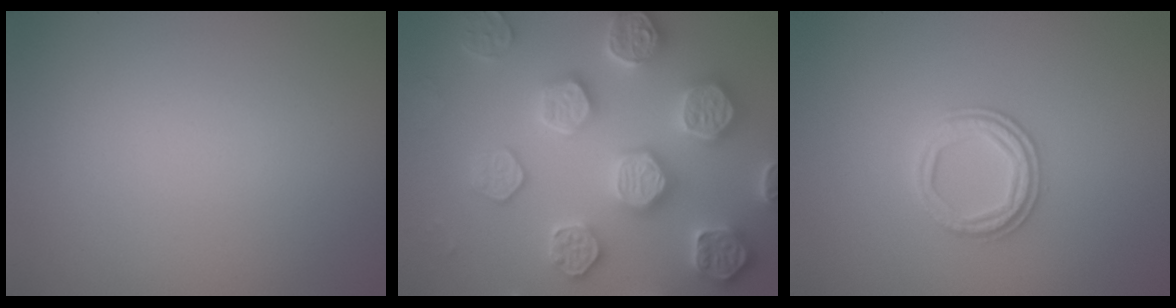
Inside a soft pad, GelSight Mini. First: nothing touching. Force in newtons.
{"total": 7.9, "press": 7.7, "slide": 1.7}
{"total": 2.9, "press": 2.7, "slide": 1.0}